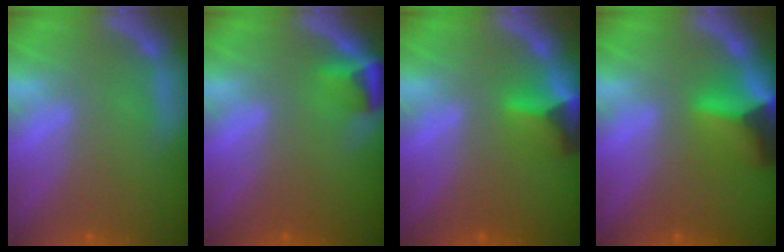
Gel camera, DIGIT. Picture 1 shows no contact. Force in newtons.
{"total": 2.4}
{"total": 3.9}
{"total": 6.4}